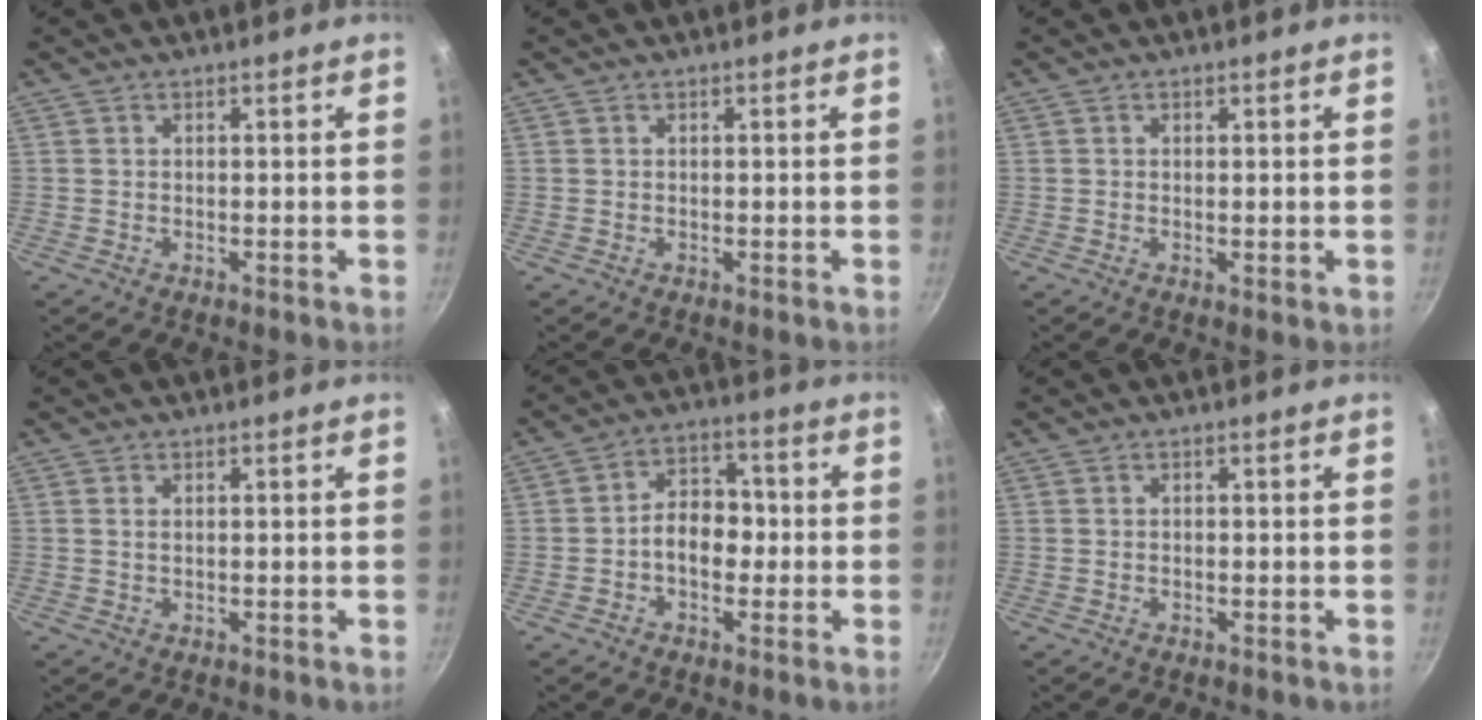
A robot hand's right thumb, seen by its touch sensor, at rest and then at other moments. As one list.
[{"total": 0.0}, {"total": 0.8, "force": [0.1, 0.2, 0.8], "torque": [-0.012, -0.003, -0.001]}, {"total": 0.7, "force": [0.2, 0.4, 0.6], "torque": [-0.010, 0.000, 0.005]}, {"total": 7.5, "force": [-1.2, 5.3, 5.1], "torque": [-0.039, 0.026, -0.028]}, {"total": 0.0}]